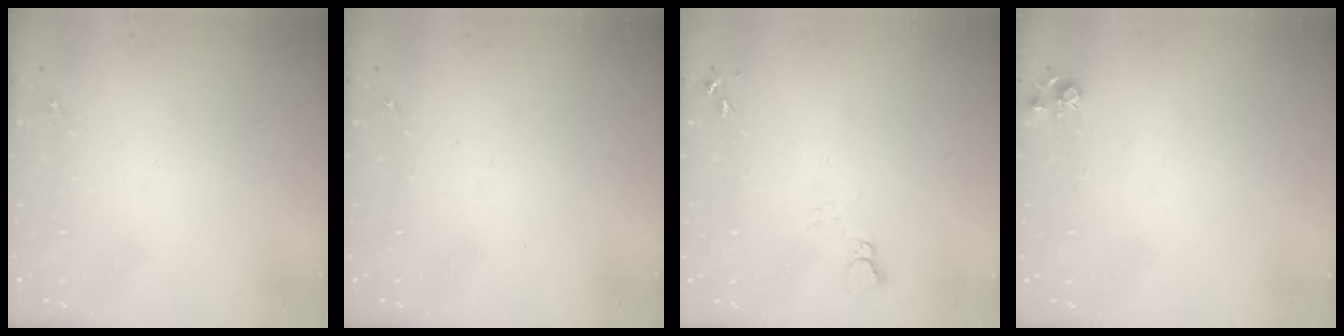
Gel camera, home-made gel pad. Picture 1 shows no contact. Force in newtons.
{"total": 0.0}
{"total": 3.7, "press": 3.7, "slide": 0.4}
{"total": 5.1, "press": 5.0, "slide": 0.5}